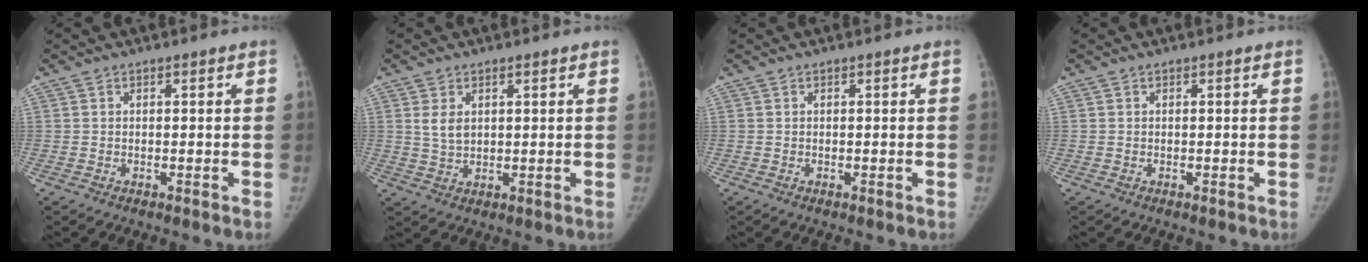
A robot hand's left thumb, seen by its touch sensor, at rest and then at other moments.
{"total": 3.5, "force": [1.4, 2.2, 2.3], "torque": [-0.036, -0.011, 0.032]}
{"total": 0.0}
{"total": 0.0}